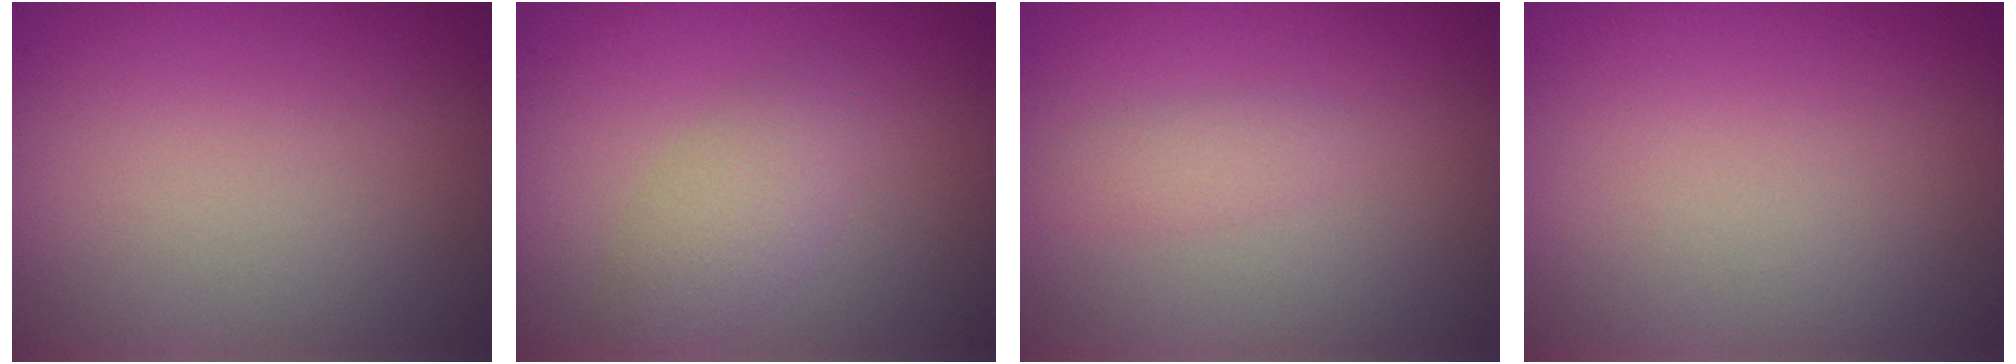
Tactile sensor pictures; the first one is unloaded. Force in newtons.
{"total": 2.4, "press": 2.4, "slide": 0.2}
{"total": 1.3, "press": 1.3, "slide": 0.1}
{"total": 0.0}